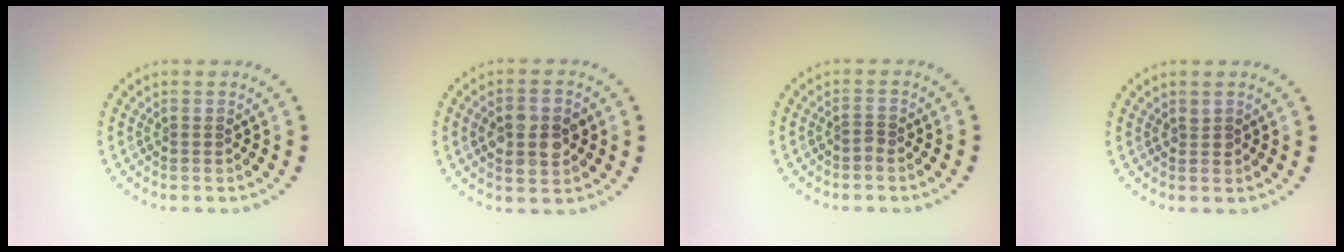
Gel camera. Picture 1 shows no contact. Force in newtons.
{"total": 4.5, "press": 4.5, "slide": 0.1}
{"total": 0.6, "press": 0.3, "slide": 0.5}
{"total": 0.5, "press": 0.5, "slide": 0.1}